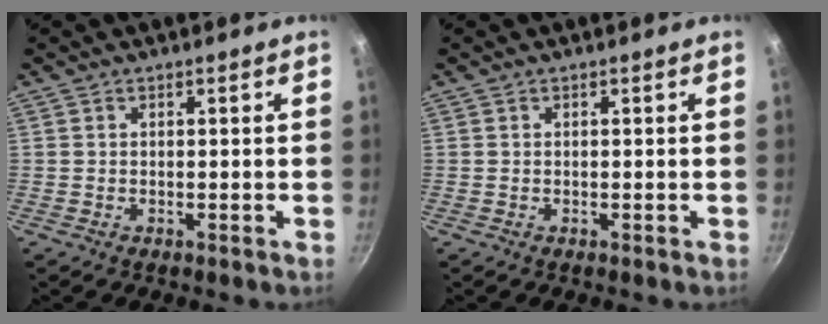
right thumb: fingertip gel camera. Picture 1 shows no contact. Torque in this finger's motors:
{"motor_torque": [-0.02, -0.02, -0.02, 0.02, 0.01]}